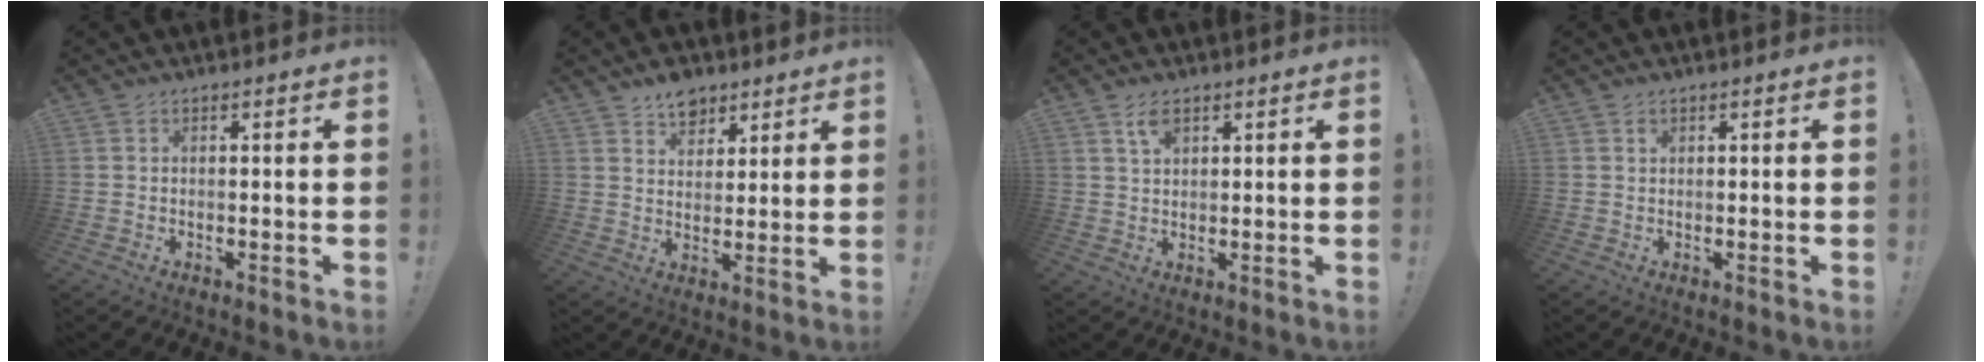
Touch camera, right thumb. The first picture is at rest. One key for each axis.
{"total": 7.6, "fx": 5.6, "fy": 4.8, "fz": 1.8, "tx": -0.011, "ty": -0.039, "tz": 0.103}
{"total": 4.1, "fx": 2.3, "fy": 1.8, "fz": 2.8, "tx": -0.045, "ty": -0.009, "tz": 0.039}
{"total": 0.7, "fx": 0.4, "fy": 0.6, "fz": 0.1, "tx": 0.006, "ty": -0.002, "tz": 0.005}